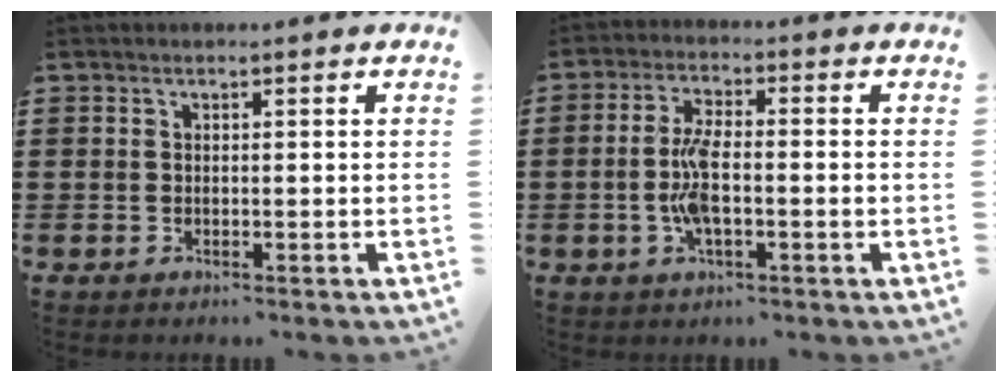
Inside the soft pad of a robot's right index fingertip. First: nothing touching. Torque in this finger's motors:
{"motor_torque": [1.54, -0.51, 0.68, 0.21]}